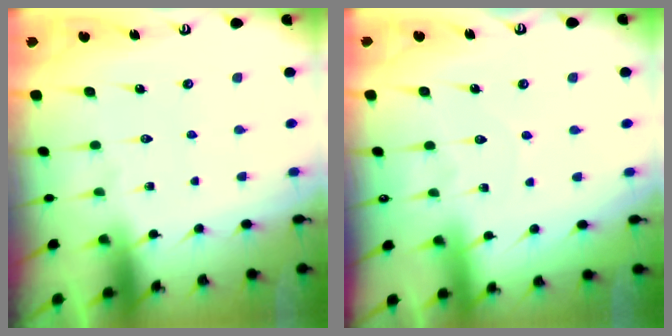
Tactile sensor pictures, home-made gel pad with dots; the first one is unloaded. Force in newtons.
{"total": 3.5, "press": 3.5, "slide": 0.3}